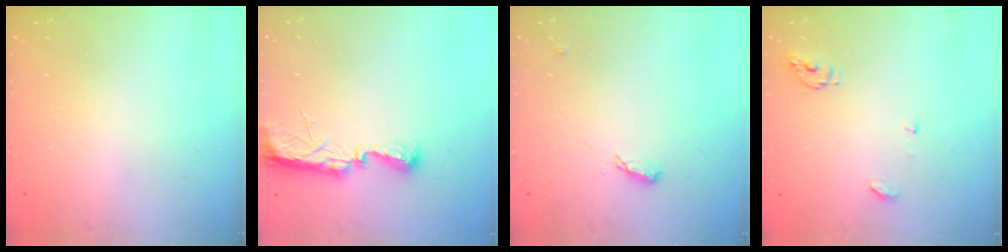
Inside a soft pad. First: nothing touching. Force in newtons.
{"total": 7.9, "press": 7.8, "slide": 0.8}
{"total": 6.1, "press": 5.8, "slide": 1.6}
{"total": 4.3, "press": 4.3, "slide": 0.4}